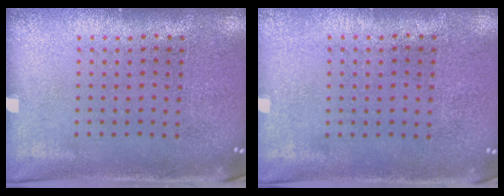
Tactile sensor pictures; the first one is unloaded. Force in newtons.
{"total": 0.0}